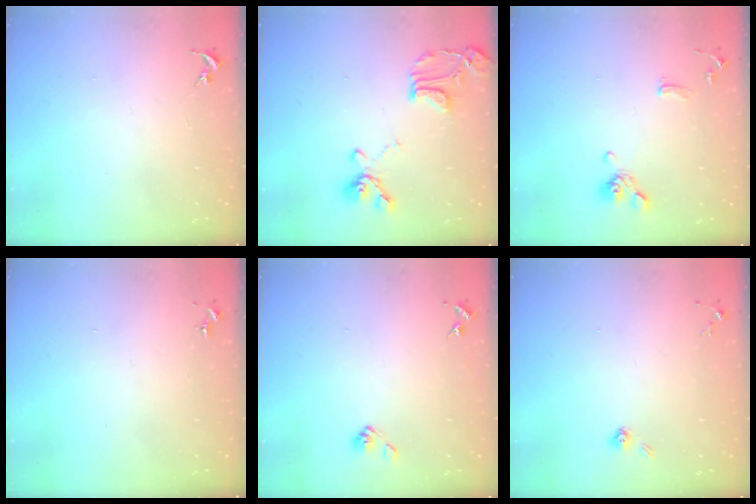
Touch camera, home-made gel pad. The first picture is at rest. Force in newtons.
{"total": 16.6, "press": 16.5, "slide": 1.7}
{"total": 11.2, "press": 11.0, "slide": 2.0}
{"total": 0.0}
{"total": 4.4, "press": 3.8, "slide": 2.2}
{"total": 3.7, "press": 3.1, "slide": 1.9}